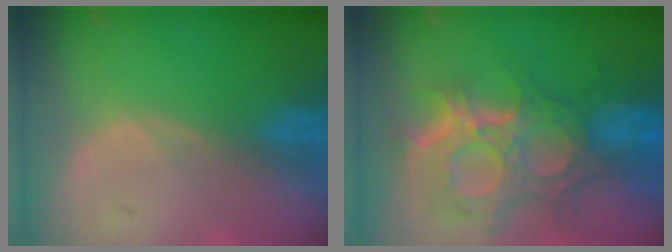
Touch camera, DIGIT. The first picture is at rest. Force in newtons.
{"total": 12.1, "press": 10.8, "slide": 5.4}